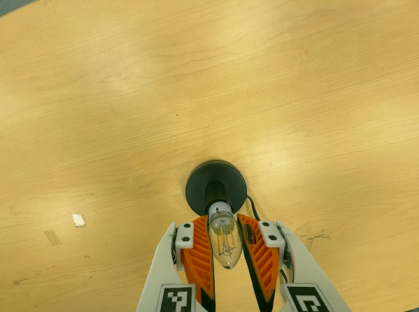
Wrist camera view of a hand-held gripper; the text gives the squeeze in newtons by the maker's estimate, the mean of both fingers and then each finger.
{"total": 14.3, "left": 14.6, "right": 14.0}